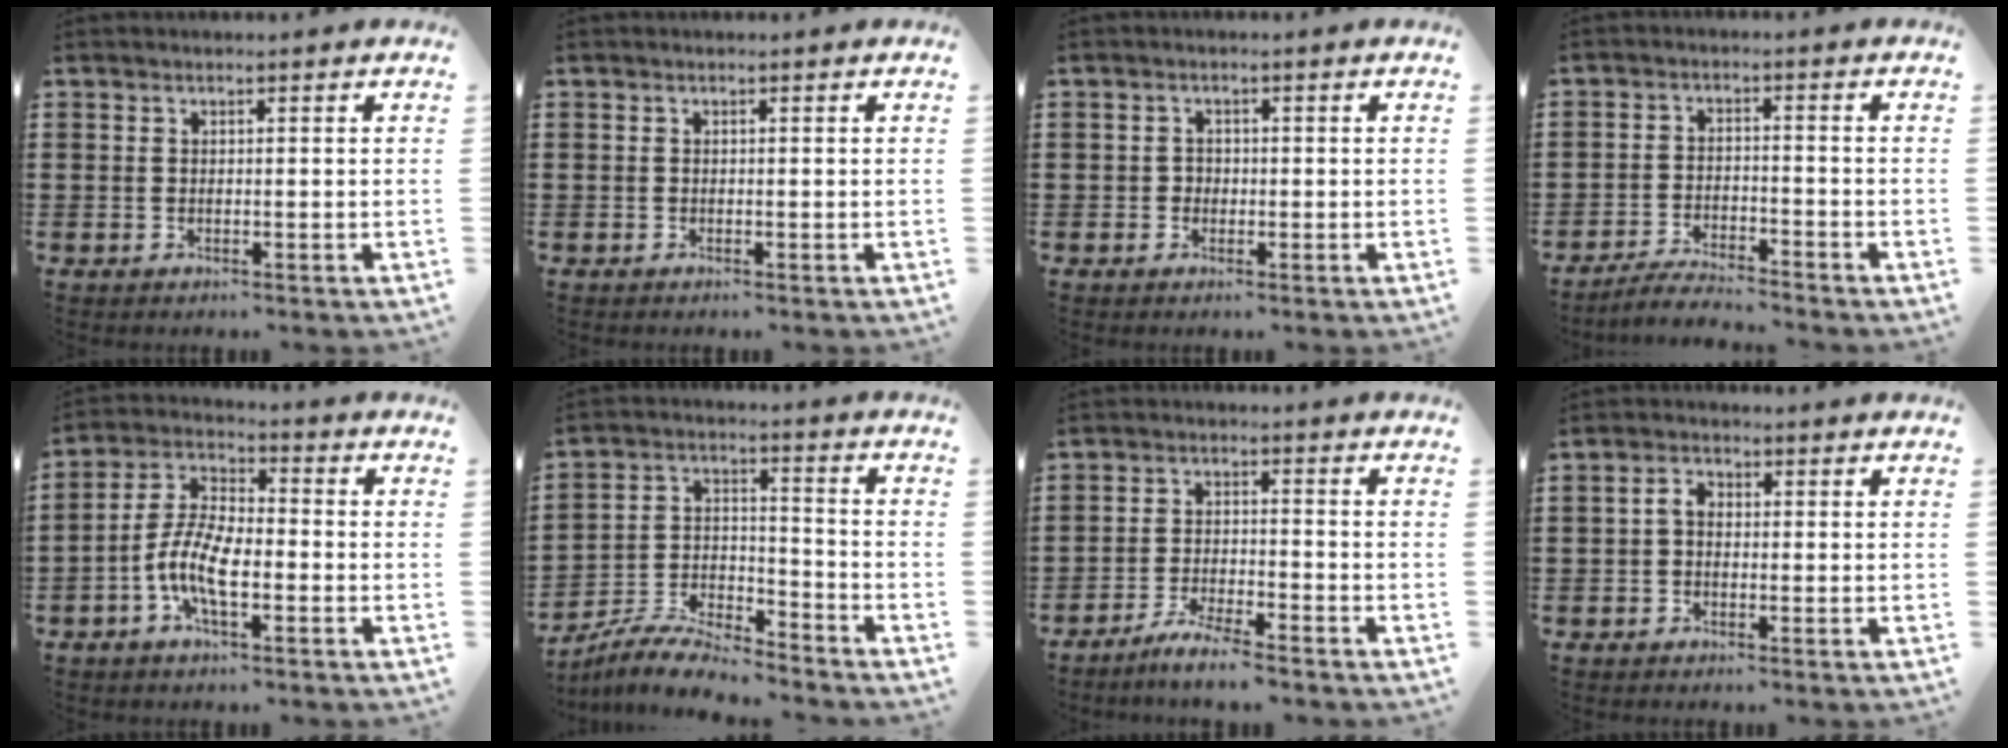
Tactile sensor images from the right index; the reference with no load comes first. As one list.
[{"total": 0.0}, {"total": 1.2, "force": [-0.4, 1.1, 0.3], "torque": [-0.008, 0.003, -0.009]}, {"total": 3.7, "force": [-3.6, 0.1, 0.6], "torque": [-0.014, 0.004, -0.074]}, {"total": 8.2, "force": [-2.9, 3.2, 7.0], "torque": [-0.172, -0.011, -0.062]}, {"total": 7.5, "force": [-7.0, 1.3, 2.3], "torque": [-0.049, 0.012, -0.135]}, {"total": 4.4, "force": [-4.1, -0.2, 1.4], "torque": [-0.032, -0.001, -0.081]}, {"total": 2.3, "force": [-0.2, 1.6, 1.7], "torque": [-0.034, 0.006, -0.006]}]